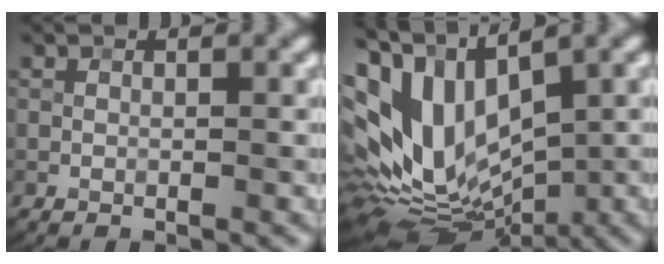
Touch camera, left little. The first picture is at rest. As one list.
[{"total": 13.3, "force": [2.1, 7.8, 10.5], "torque": [-0.233, -0.008, 0.046]}]